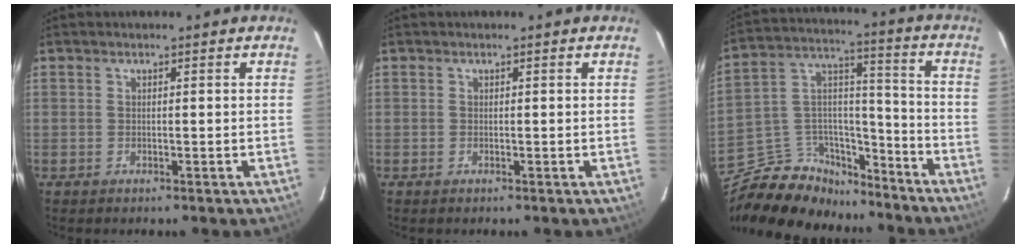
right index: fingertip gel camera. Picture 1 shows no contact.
{"total": 0.0}
{"total": 18.1, "force": [-13.8, 9.8, 6.3], "torque": [-0.150, 0.067, -0.215]}